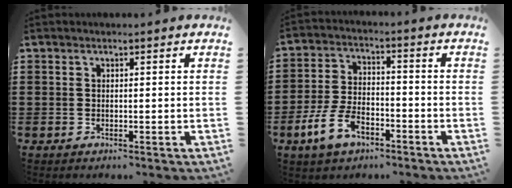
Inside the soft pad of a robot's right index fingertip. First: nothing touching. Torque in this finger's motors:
{"motor_torque": [2.14, 0.00, 0.76, 0.18]}